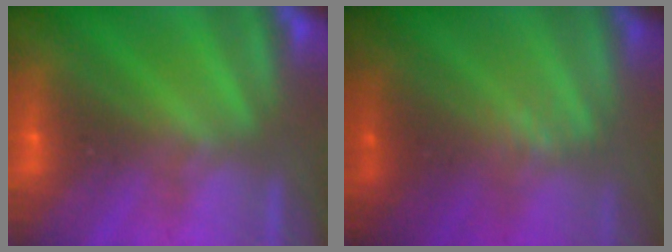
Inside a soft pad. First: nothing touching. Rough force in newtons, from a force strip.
{"total": 2.3}